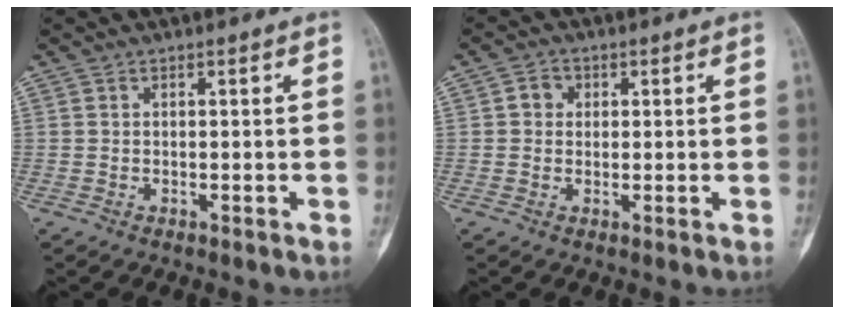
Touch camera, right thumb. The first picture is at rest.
{"total": 2.7, "force": [0.5, 2.4, 1.0], "torque": [0.000, 0.004, 0.002]}